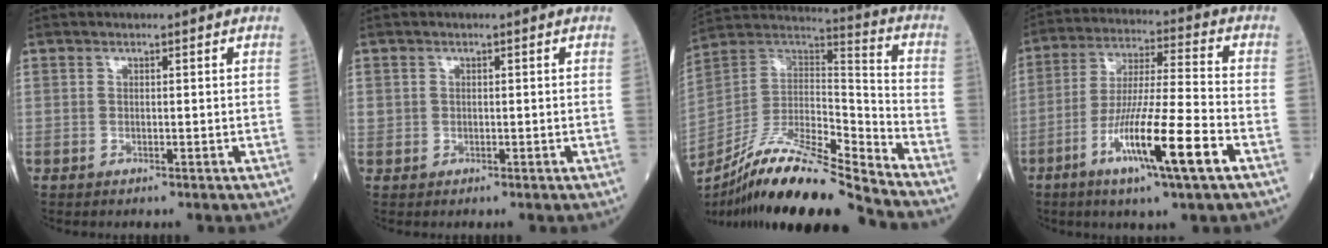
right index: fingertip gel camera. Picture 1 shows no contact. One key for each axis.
{"total": 1.2, "fx": 0.1, "fy": 1.1, "fz": 0.3, "tx": -0.007, "ty": 0.011, "tz": 0.004}
{"total": 19.8, "fx": -16.4, "fy": 1.2, "fz": 10.9, "tx": -0.224, "ty": 0.008, "tz": -0.303}
{"total": 14.1, "fx": -6.3, "fy": 0.0, "fz": 12.6, "tx": -0.236, "ty": -0.018, "tz": -0.115}